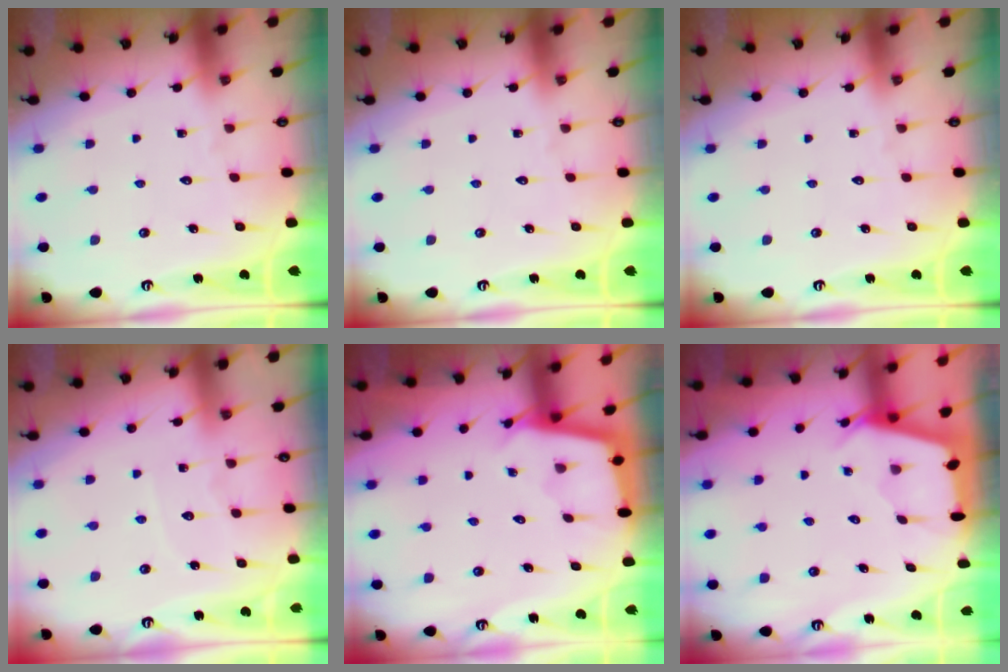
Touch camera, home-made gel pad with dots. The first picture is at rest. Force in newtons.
{"total": 0.0}
{"total": 0.0}
{"total": 4.4, "press": 4.3, "slide": 0.6}
{"total": 2.5, "press": 2.5, "slide": 0.1}
{"total": 2.4, "press": 2.4, "slide": 0.3}